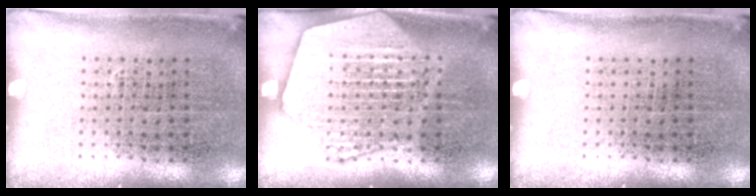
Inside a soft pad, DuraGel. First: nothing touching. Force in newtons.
{"total": 4.0, "press": 3.9, "slide": 0.5}
{"total": 0.0}